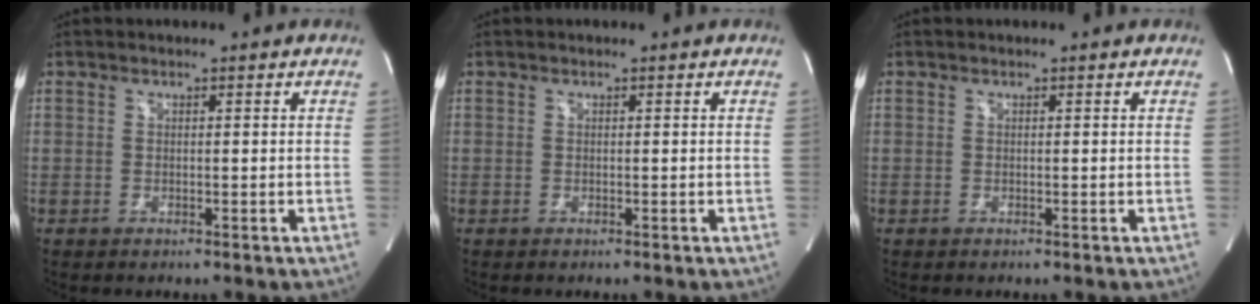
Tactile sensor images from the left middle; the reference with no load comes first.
{"total": 0.0}
{"total": 0.0}